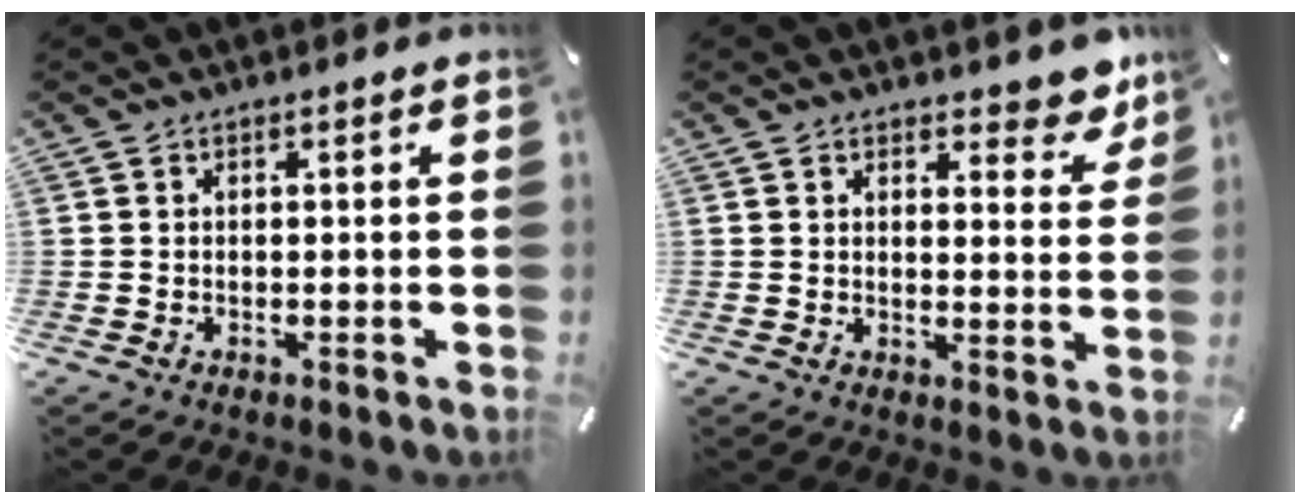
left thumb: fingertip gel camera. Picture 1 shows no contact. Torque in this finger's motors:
{"motor_torque": [0.67, -0.32, 0.27, -0.05, -0.09]}